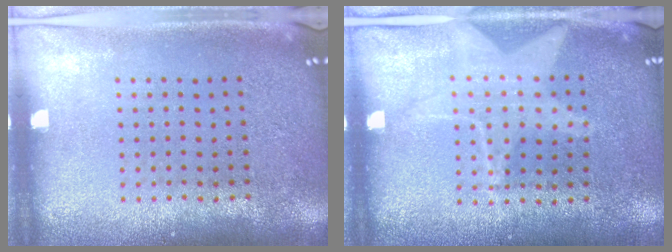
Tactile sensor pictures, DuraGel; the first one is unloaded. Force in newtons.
{"total": 1.2, "press": 1.2, "slide": 0.1}